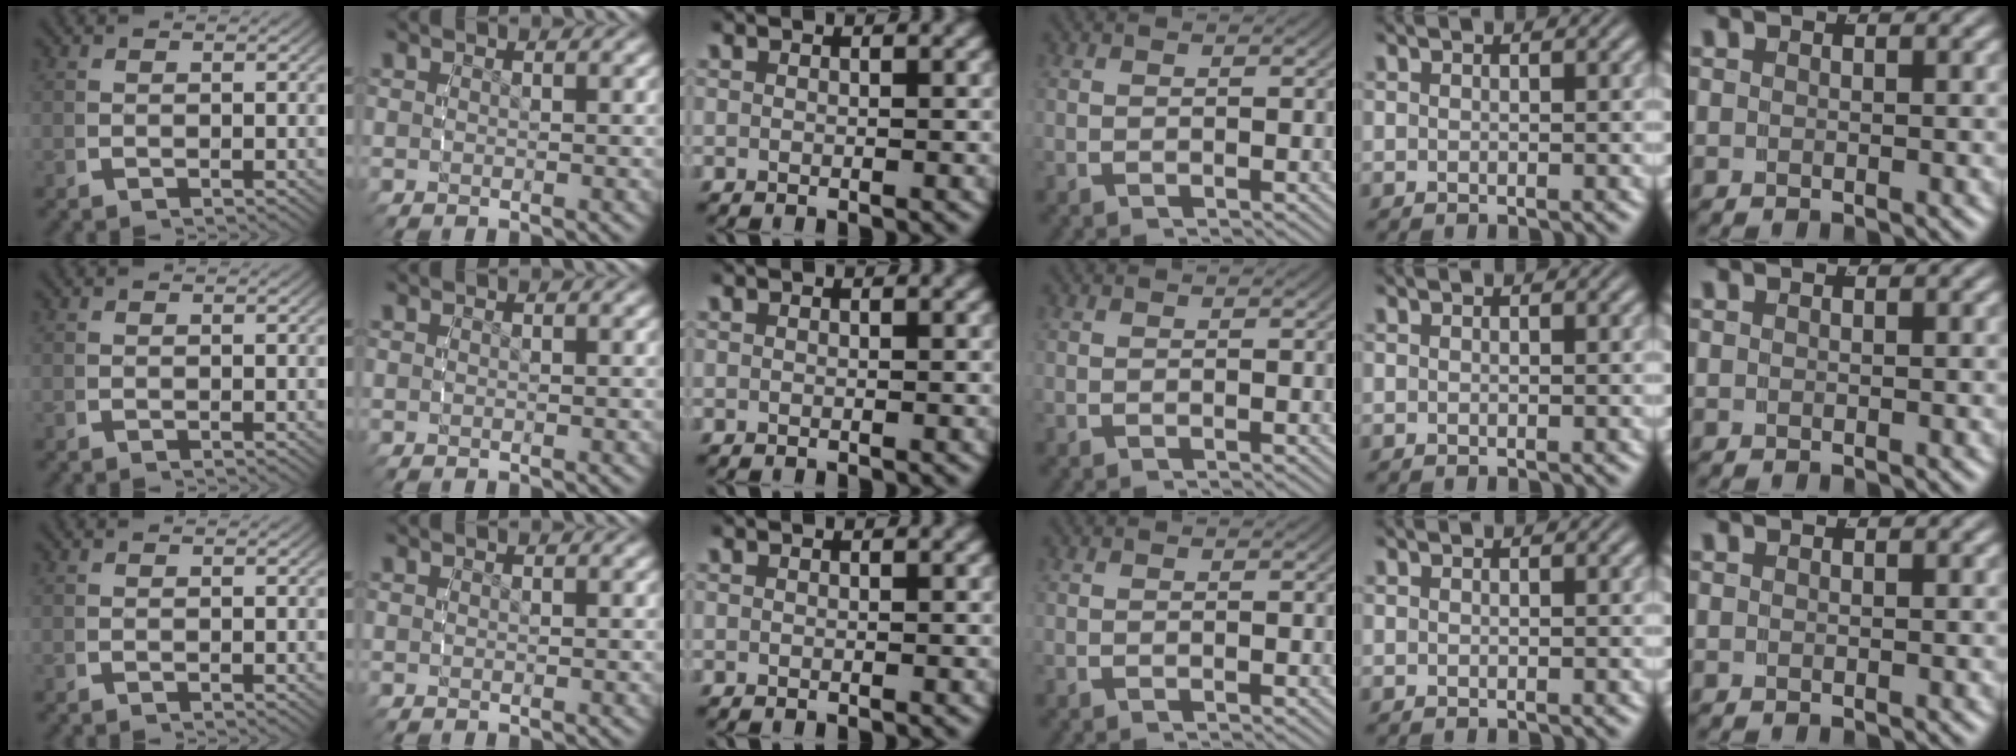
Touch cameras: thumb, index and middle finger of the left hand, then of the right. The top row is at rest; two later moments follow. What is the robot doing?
{"motion": "reach", "object": "jar lid"}